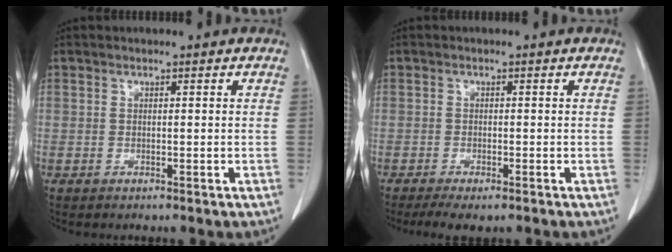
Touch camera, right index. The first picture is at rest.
{"total": 4.0, "force": [-3.0, 1.2, 2.4], "torque": [-0.039, -0.009, -0.045]}